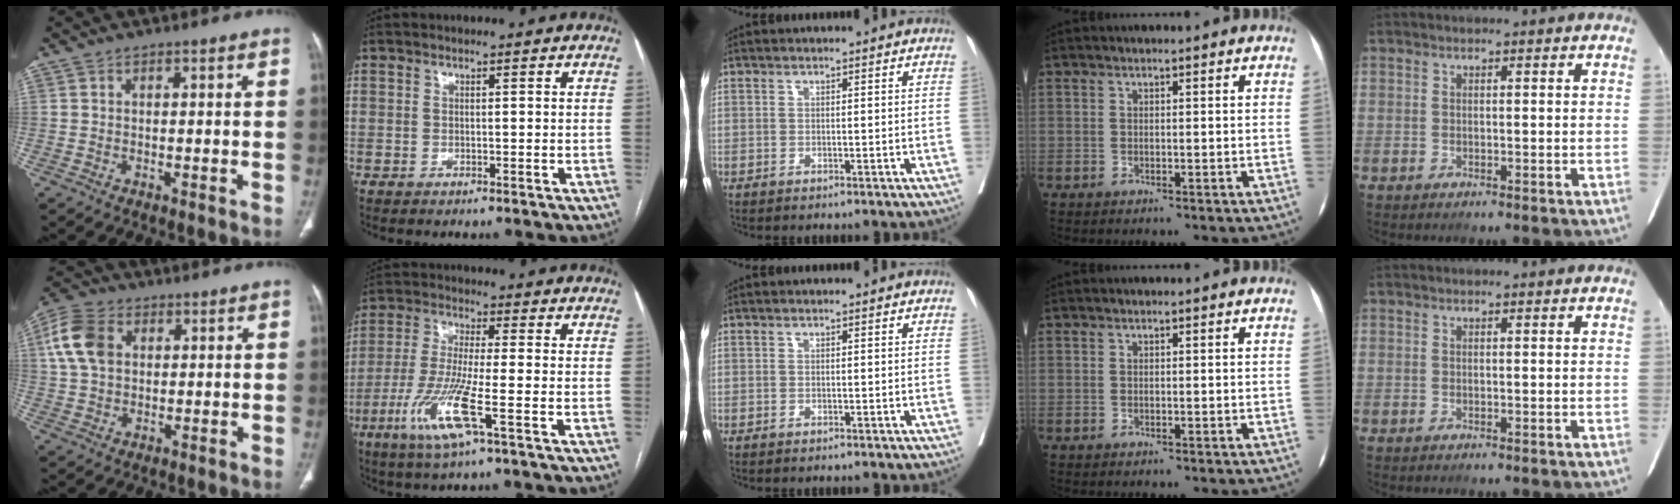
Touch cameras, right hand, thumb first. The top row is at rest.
{"thumb": {"total": 9.7, "force": [2.3, 6.9, 6.4], "torque": [-0.129, 0.013, 0.041]}, "index": {"total": 10.1, "force": [-4.2, 0.0, 9.2], "torque": [-0.193, -0.020, -0.086]}}